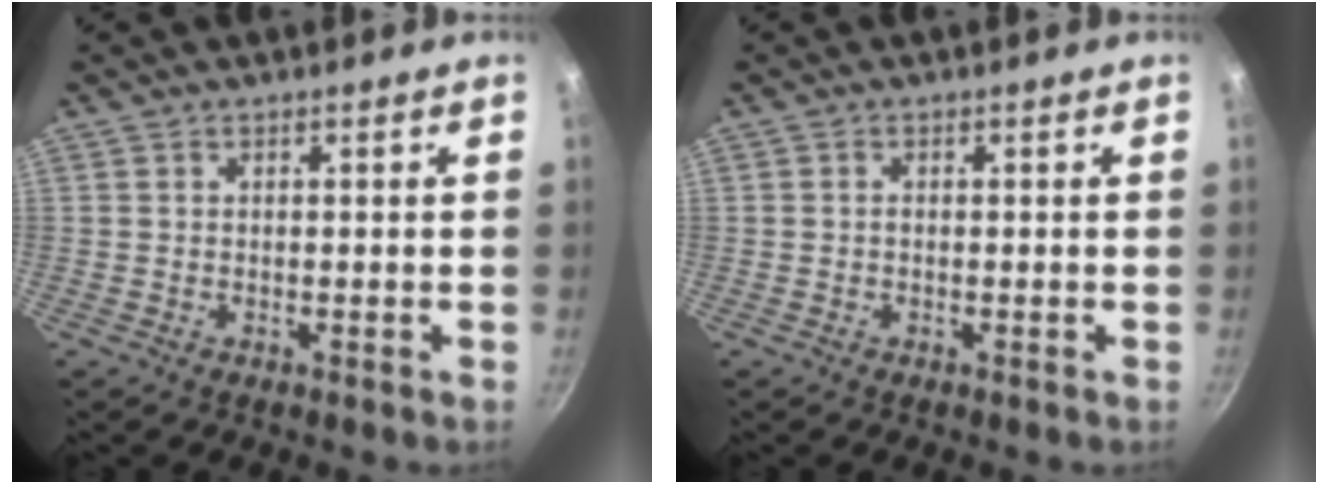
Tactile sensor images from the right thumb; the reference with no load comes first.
{"total": 0.5, "force": [-0.1, 0.4, 0.4], "torque": [-0.006, 0.004, -0.003]}